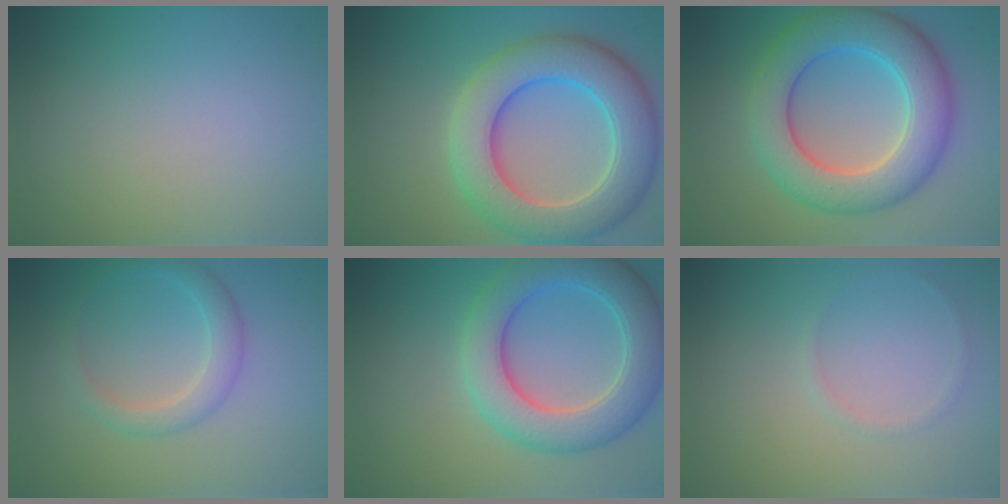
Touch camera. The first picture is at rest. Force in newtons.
{"total": 9.3, "press": 9.3, "slide": 0.8}
{"total": 8.8, "press": 8.8, "slide": 0.2}
{"total": 2.4, "press": 2.4, "slide": 0.1}
{"total": 7.3, "press": 7.3, "slide": 0.2}
{"total": 0.6, "press": 0.6, "slide": 0.1}